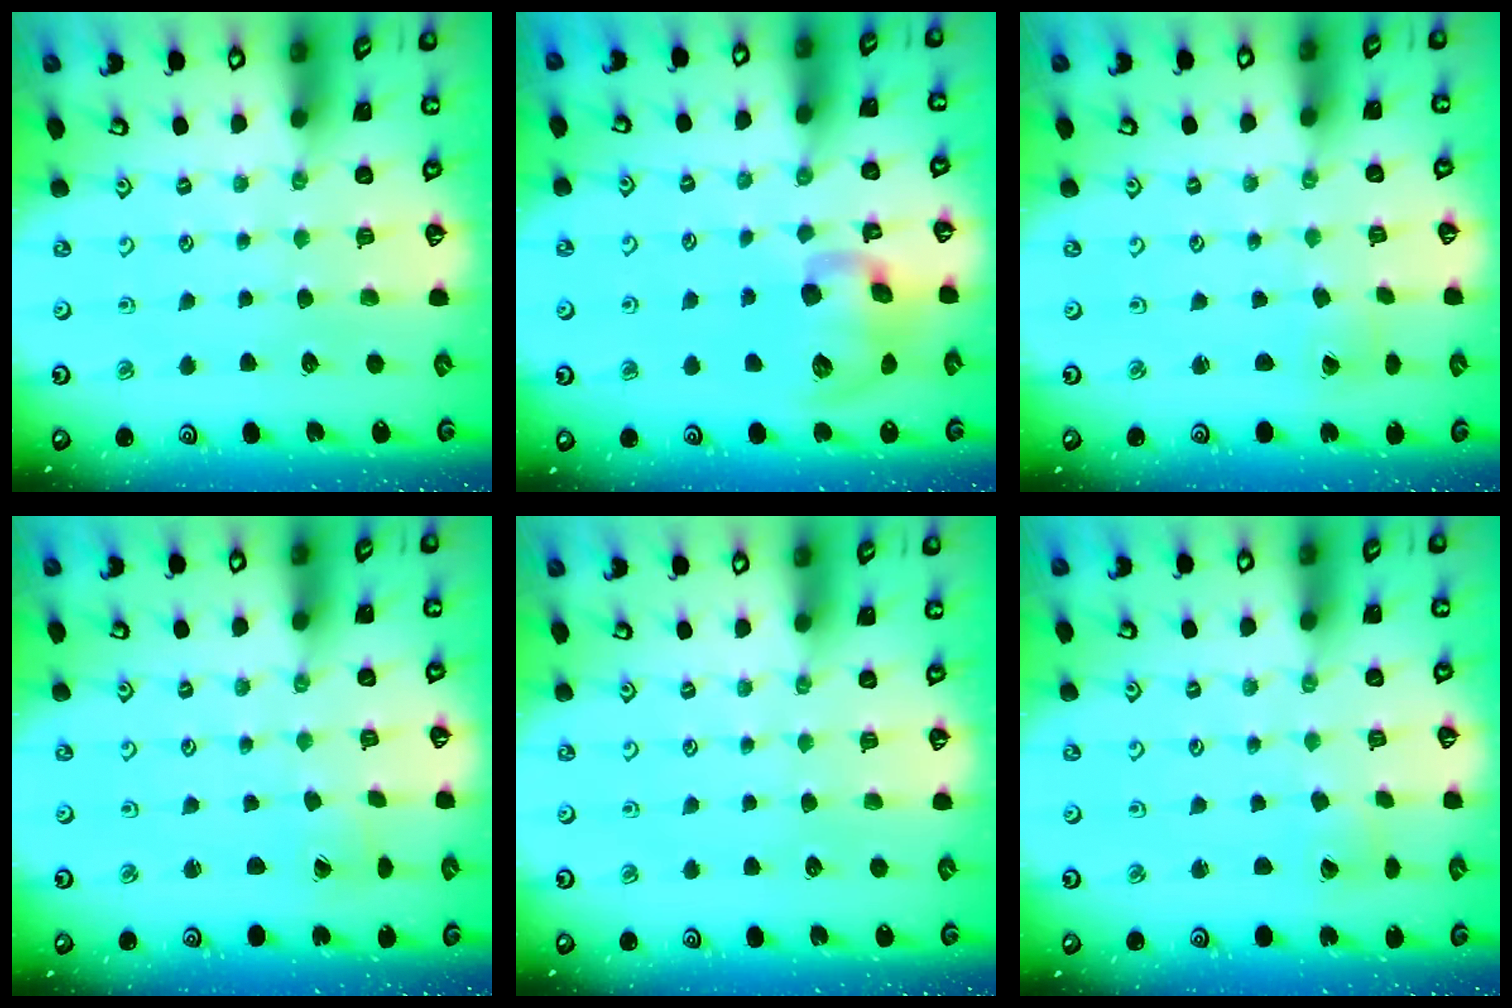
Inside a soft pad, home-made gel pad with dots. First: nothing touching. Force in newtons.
{"total": 12.8, "press": 12.6, "slide": 2.0}
{"total": 1.0, "press": 1.0, "slide": 0.0}
{"total": 1.5, "press": 1.5, "slide": 0.0}
{"total": 0.0}
{"total": 2.3, "press": 2.3, "slide": 0.2}